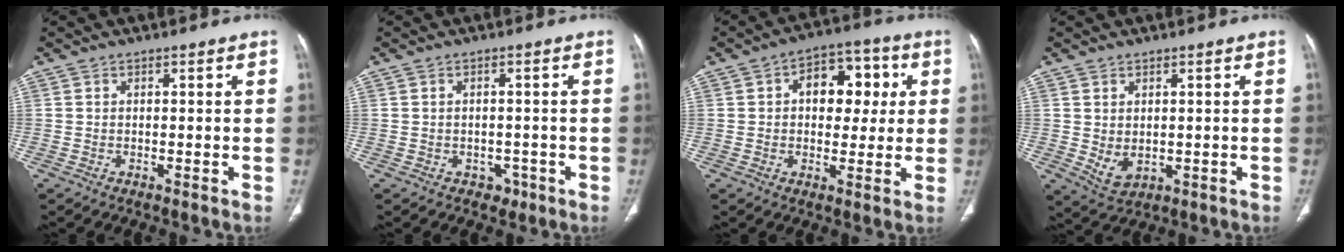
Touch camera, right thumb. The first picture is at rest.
{"total": 2.5, "force": [-1.2, 2.0, 0.9], "torque": [0.001, 0.006, -0.012]}
{"total": 11.5, "force": [2.3, 7.6, 8.3], "torque": [-0.068, 0.017, 0.028]}
{"total": 4.2, "force": [0.0, 2.8, 3.2], "torque": [-0.052, -0.008, 0.018]}